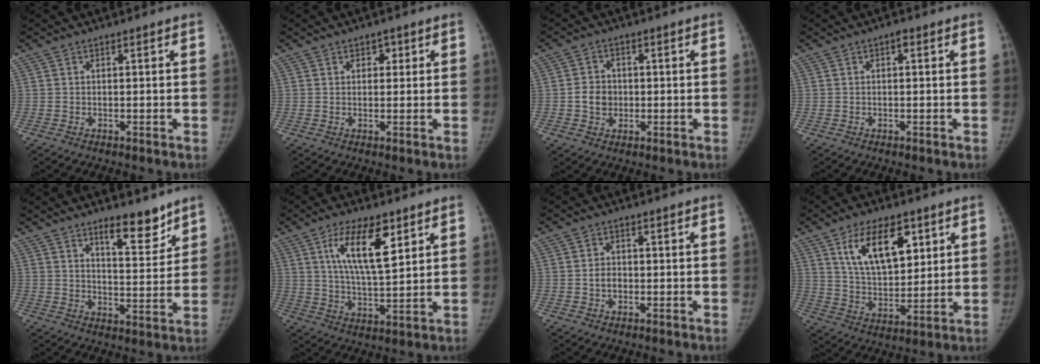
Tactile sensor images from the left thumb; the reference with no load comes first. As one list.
[{"total": 2.1, "force": [1.0, 1.6, 1.0], "torque": [0.004, -0.002, 0.010]}, {"total": 4.5, "force": [-0.4, 3.9, 2.2], "torque": [-0.022, 0.007, -0.008]}, {"total": 0.9, "force": [0.2, 0.4, 0.8], "torque": [-0.008, 0.003, -0.001]}, {"total": 8.8, "force": [6.5, 2.8, 5.3], "torque": [-0.053, -0.052, 0.103]}, {"total": 12.1, "force": [5.6, 4.2, 9.9], "torque": [-0.160, -0.028, 0.105]}, {"total": 2.6, "force": [-0.4, 2.1, 1.5], "torque": [-0.019, 0.007, -0.007]}, {"total": 14.5, "force": [6.7, 7.5, 10.5], "torque": [-0.144, -0.032, 0.128]}]